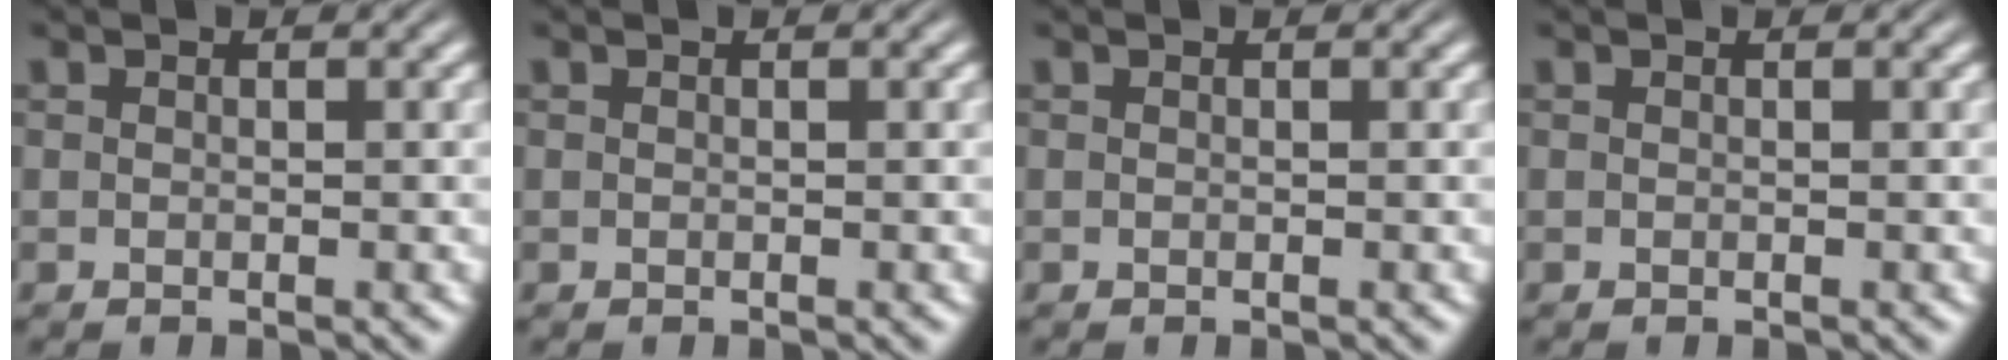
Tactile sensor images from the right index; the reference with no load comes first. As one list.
[{"total": 0.0}, {"total": 0.0}, {"total": 0.0}]